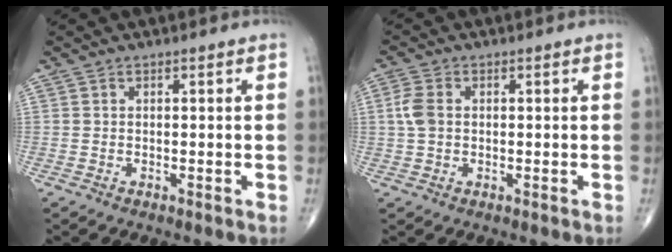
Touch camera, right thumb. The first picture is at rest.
{"total": 3.9, "force": [0.3, 2.7, 2.8], "torque": [-0.069, 0.006, 0.003]}